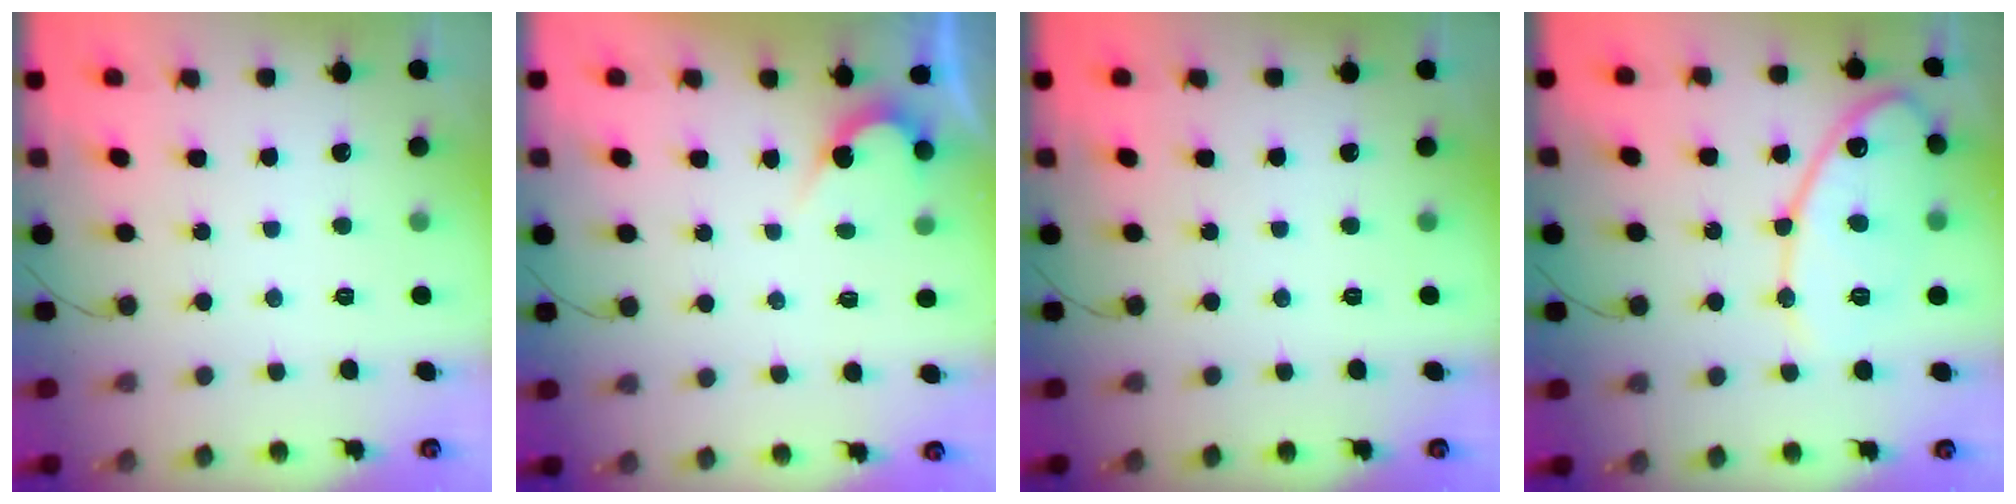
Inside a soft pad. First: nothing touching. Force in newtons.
{"total": 2.7, "press": 2.7, "slide": 0.2}
{"total": 0.0}
{"total": 14.4, "press": 14.4, "slide": 1.0}